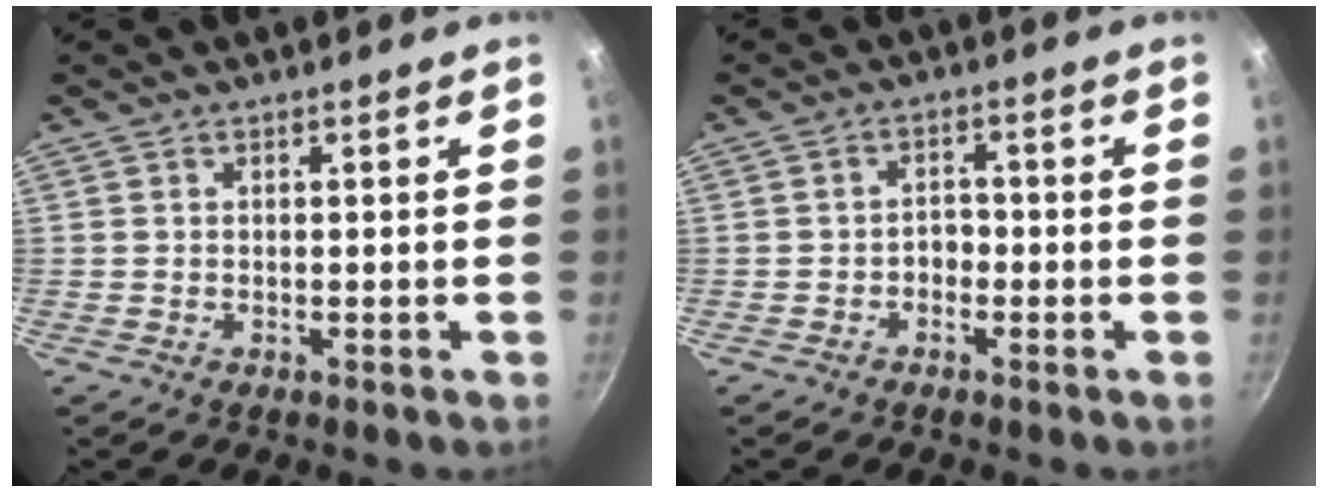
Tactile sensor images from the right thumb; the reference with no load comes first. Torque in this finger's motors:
{"motor_torque": [0.51, 0.49, 0.46, -0.06, -0.02]}